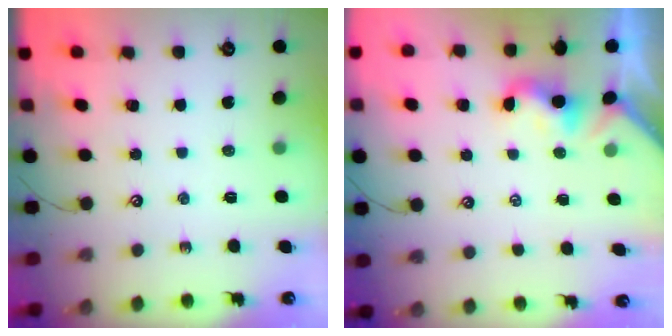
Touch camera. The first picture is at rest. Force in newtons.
{"total": 2.0, "press": 2.0, "slide": 0.5}